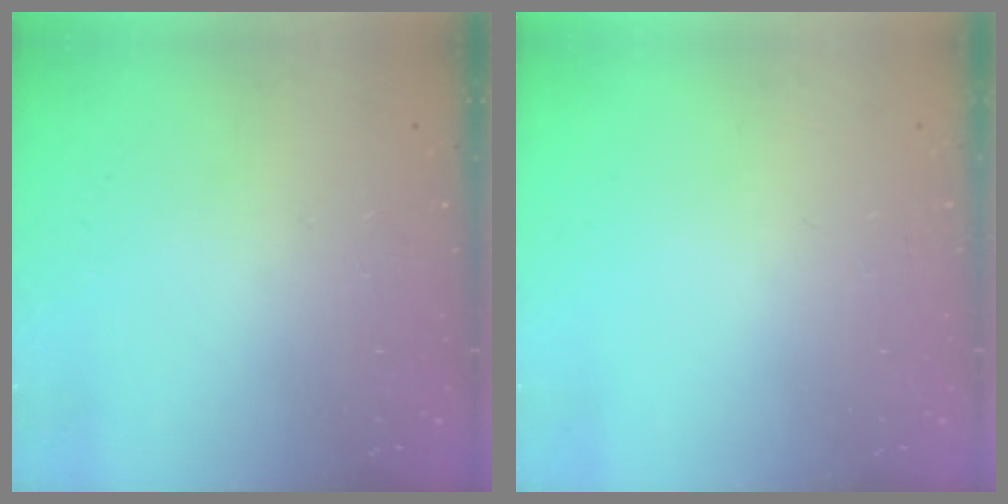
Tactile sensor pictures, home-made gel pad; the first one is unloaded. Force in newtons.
{"total": 0.0}